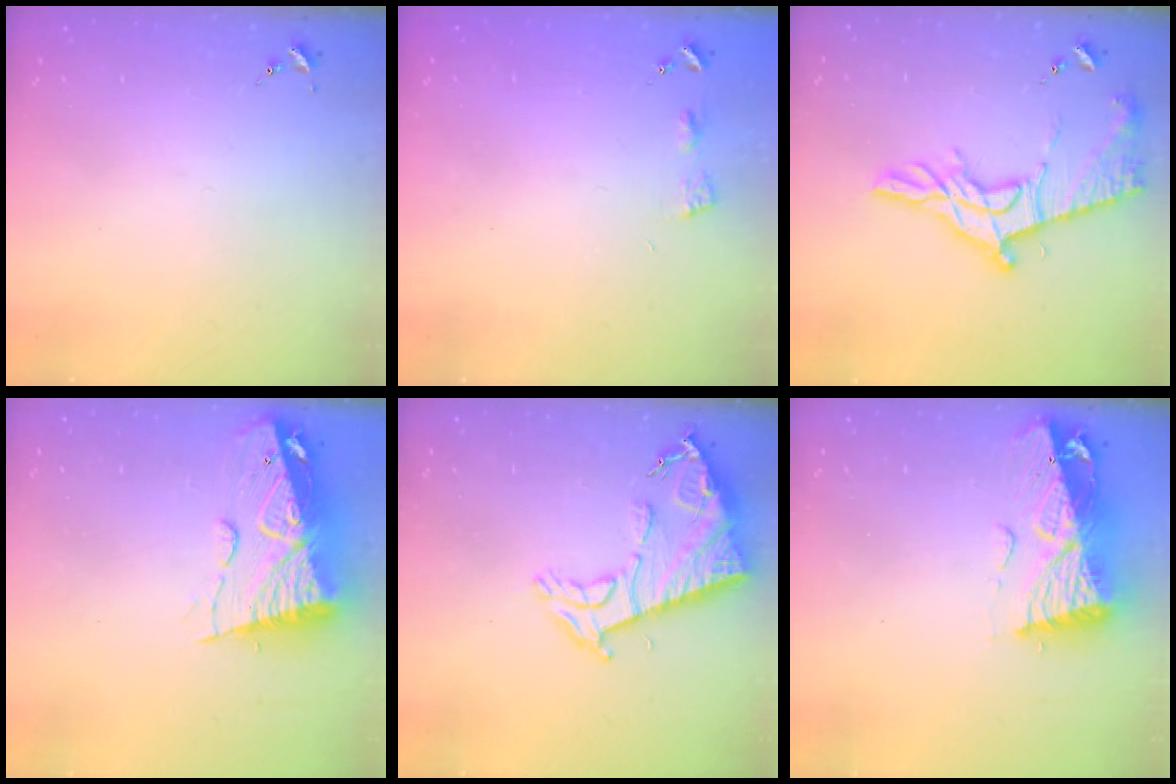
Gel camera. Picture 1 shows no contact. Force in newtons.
{"total": 3.8, "press": 3.7, "slide": 0.4}
{"total": 18.0, "press": 17.9, "slide": 1.2}
{"total": 14.0, "press": 13.9, "slide": 1.3}
{"total": 13.1, "press": 13.0, "slide": 1.1}
{"total": 12.8, "press": 12.8, "slide": 1.2}